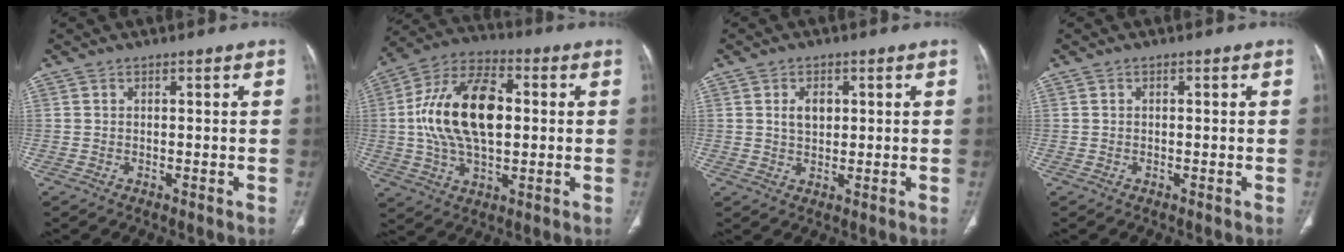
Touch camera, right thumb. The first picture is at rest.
{"total": 18.7, "force": [1.4, 10.4, 15.5], "torque": [-0.286, 0.020, 0.022]}
{"total": 3.7, "force": [0.9, 2.4, 2.5], "torque": [-0.032, -0.004, 0.017]}
{"total": 0.0}